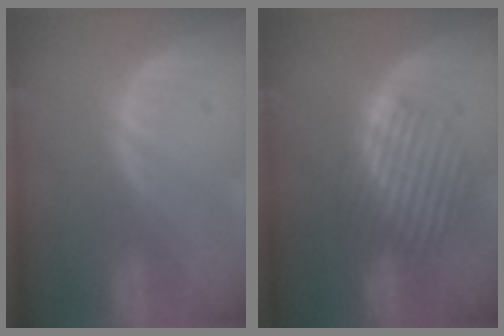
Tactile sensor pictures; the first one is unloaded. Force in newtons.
{"total": 6.8, "press": 6.7, "slide": 0.7}